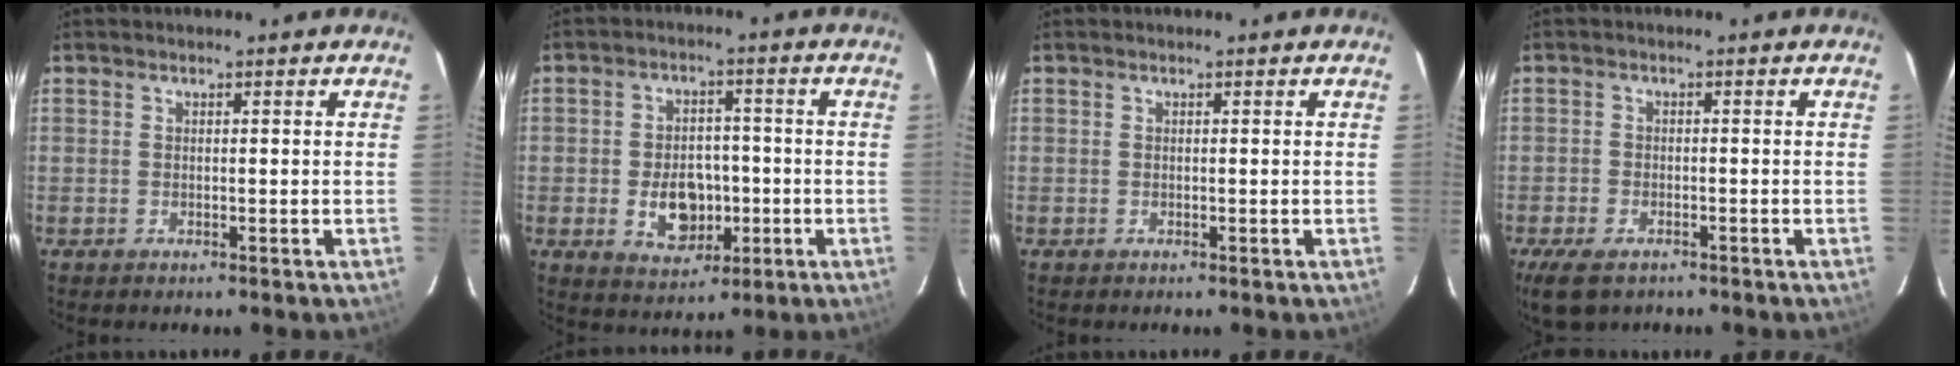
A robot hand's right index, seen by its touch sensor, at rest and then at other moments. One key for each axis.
{"total": 8.9, "fx": -2.3, "fy": 6.3, "fz": 5.9, "tx": -0.115, "ty": 0.006, "tz": -0.024}
{"total": 0.0}
{"total": 6.5, "fx": -4.4, "fy": 3.3, "fz": 3.4, "tx": -0.088, "ty": -0.018, "tz": -0.078}